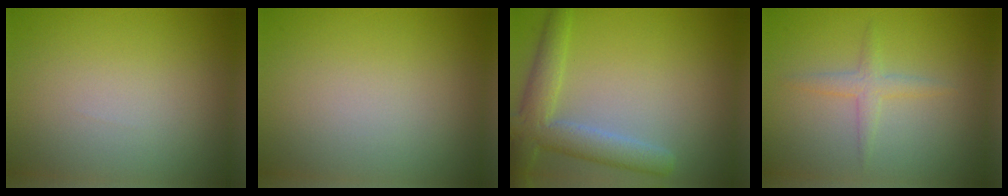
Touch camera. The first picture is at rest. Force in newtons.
{"total": 0.0}
{"total": 4.6, "press": 4.6, "slide": 0.6}
{"total": 1.7, "press": 1.7, "slide": 0.1}